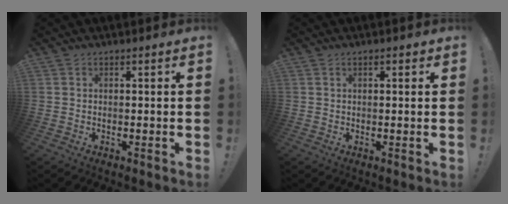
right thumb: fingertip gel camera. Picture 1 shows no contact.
{"total": 1.4, "force": [0.6, 0.6, 1.1], "torque": [-0.022, 0.002, 0.010]}